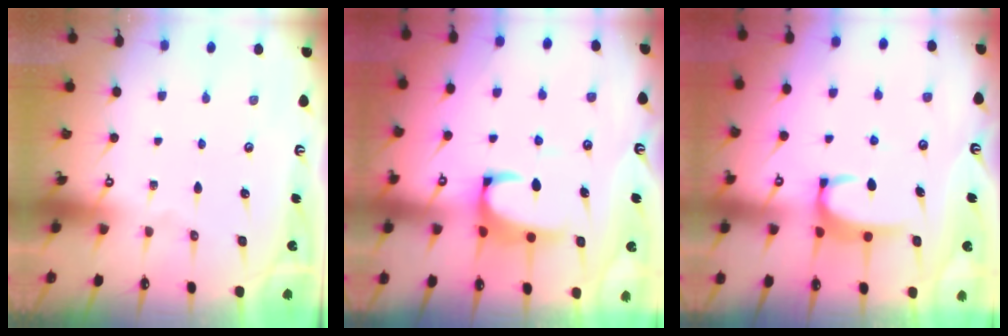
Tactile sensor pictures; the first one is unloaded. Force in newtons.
{"total": 2.3, "press": 2.1, "slide": 1.0}
{"total": 2.7, "press": 2.7, "slide": 0.5}